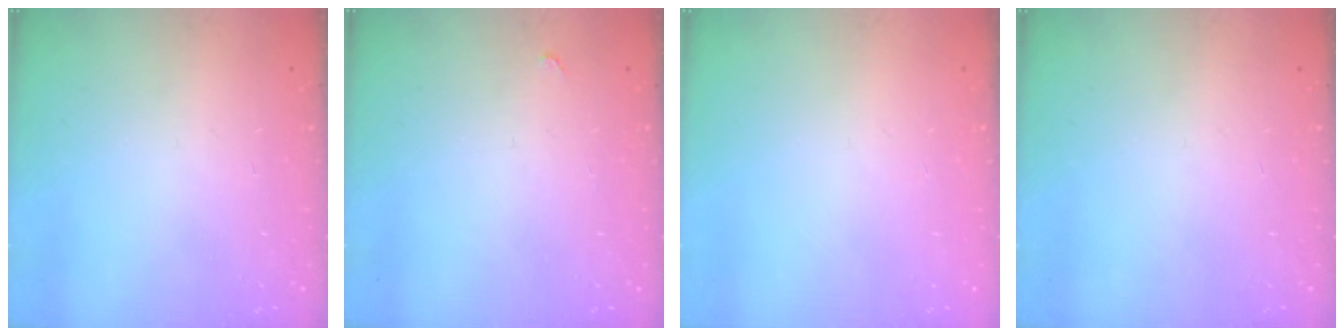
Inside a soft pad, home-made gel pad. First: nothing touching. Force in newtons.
{"total": 2.8, "press": 2.8, "slide": 0.4}
{"total": 0.0}
{"total": 0.0}